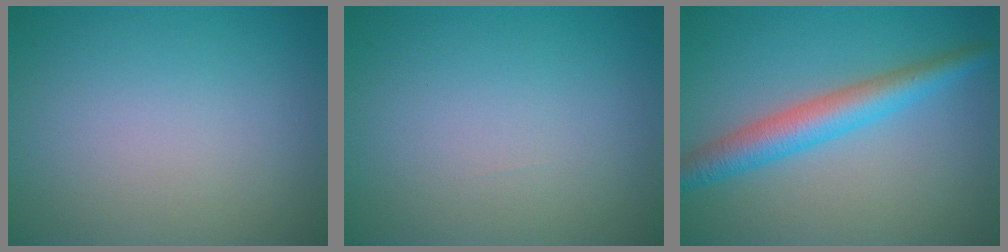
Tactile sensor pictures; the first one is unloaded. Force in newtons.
{"total": 0.0}
{"total": 4.5, "press": 4.5, "slide": 0.2}